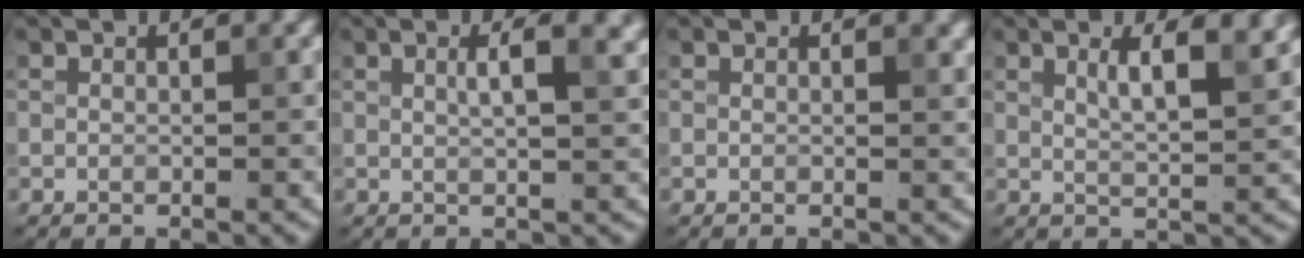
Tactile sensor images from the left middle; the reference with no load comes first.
{"total": 3.8, "force": [1.3, 1.3, 3.3], "torque": [-0.035, 0.013, 0.009]}
{"total": 0.6, "force": [0.3, 0.2, 0.5], "torque": [-0.007, -0.001, 0.005]}
{"total": 5.1, "force": [2.2, 1.7, 4.3], "torque": [-0.056, 0.006, 0.030]}